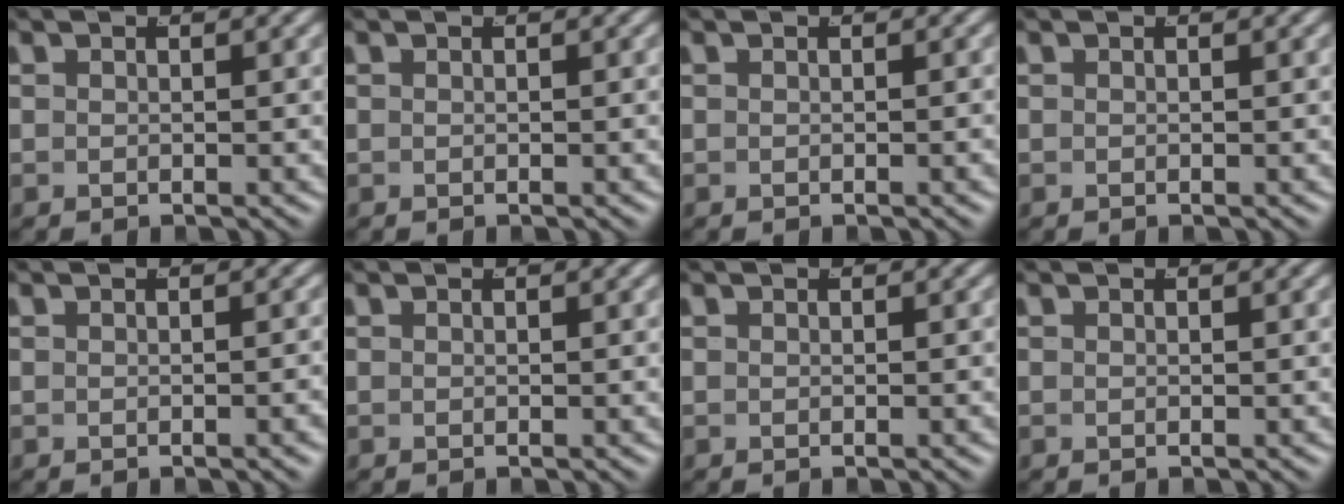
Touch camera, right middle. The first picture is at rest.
{"total": 0.0}
{"total": 0.0}
{"total": 0.0}
{"total": 0.6, "force": [-0.4, -0.3, 0.3], "torque": [-0.005, 0.005, -0.007]}
{"total": 0.0}
{"total": 0.0}
{"total": 0.0}